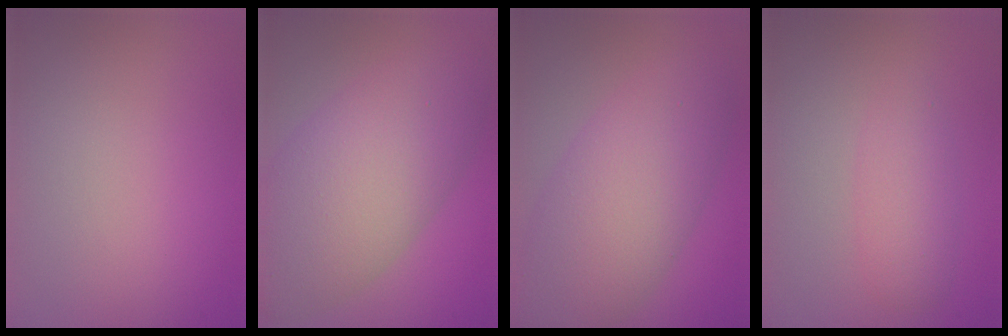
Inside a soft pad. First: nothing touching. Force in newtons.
{"total": 9.9, "press": 9.9, "slide": 0.4}
{"total": 7.9, "press": 7.9, "slide": 0.3}
{"total": 2.4, "press": 2.4, "slide": 0.1}